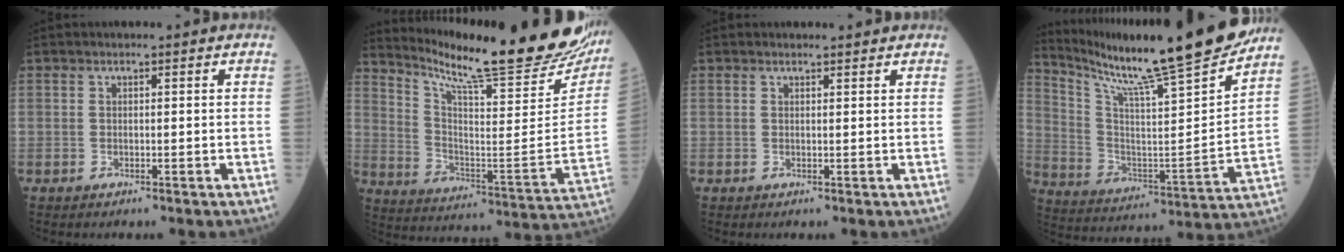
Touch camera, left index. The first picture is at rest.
{"total": 28.6, "force": [24.8, 1.9, 14.1], "torque": [-0.234, -0.094, 0.338]}
{"total": 1.3, "force": [1.3, 0.2, 0.1], "torque": [-0.011, 0.002, 0.018]}
{"total": 24.7, "force": [20.9, -0.5, 13.1], "torque": [-0.227, -0.048, 0.325]}